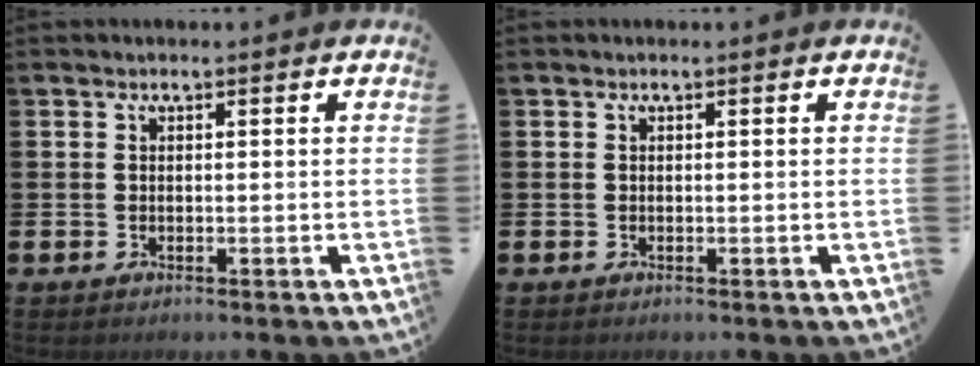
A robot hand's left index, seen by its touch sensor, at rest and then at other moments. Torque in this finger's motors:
{"motor_torque": [-0.03, 0.03, 0.01, -0.01]}